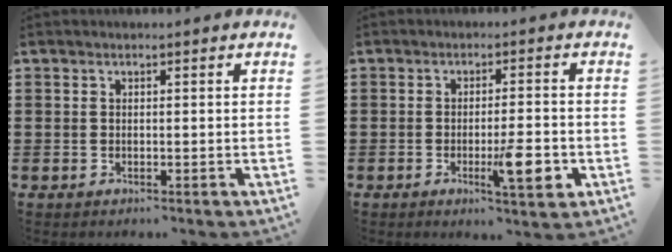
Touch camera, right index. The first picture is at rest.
{"total": 7.3, "force": [-2.3, 1.3, 6.8], "torque": [-0.103, -0.010, -0.038]}